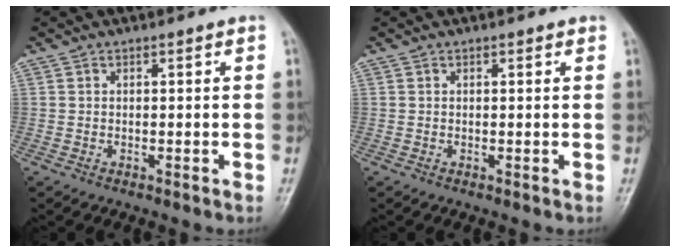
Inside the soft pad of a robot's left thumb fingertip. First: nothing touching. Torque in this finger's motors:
{"motor_torque": [-0.18, -0.08, -0.17, 0.25, 0.01]}